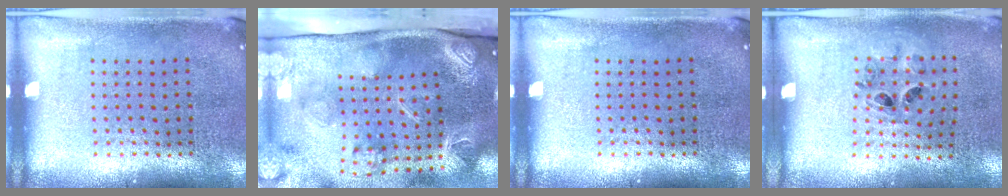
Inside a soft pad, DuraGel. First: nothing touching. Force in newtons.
{"total": 4.5, "press": 3.3, "slide": 3.2}
{"total": 0.0}
{"total": 0.9, "press": 0.8, "slide": 0.5}